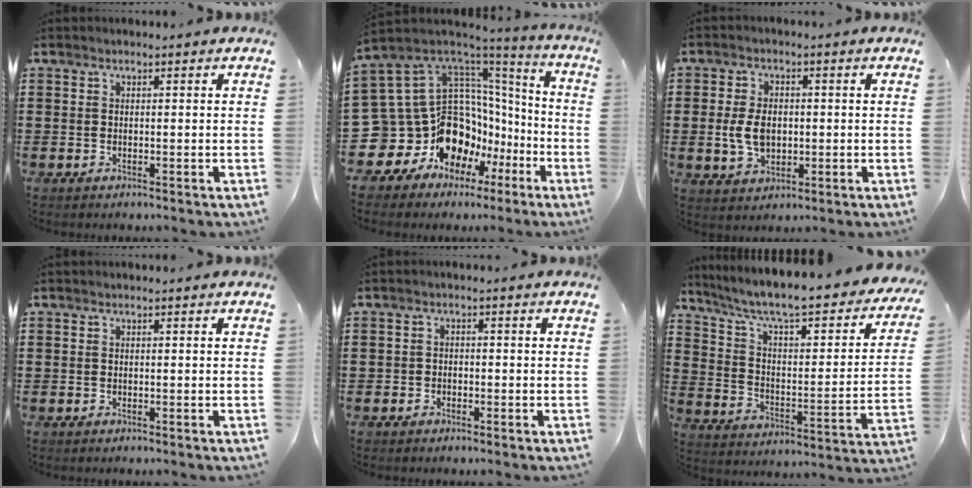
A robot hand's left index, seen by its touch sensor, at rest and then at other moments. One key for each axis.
{"total": 16.5, "fx": -6.6, "fy": 13.0, "fz": 7.9, "tx": -0.202, "ty": -0.025, "tz": -0.081}
{"total": 5.7, "fx": -0.3, "fy": 3.7, "fz": 4.3, "tx": -0.107, "ty": 0.002, "tz": -0.011}
{"total": 0.0}
{"total": 1.4, "fx": -1.1, "fy": 0.8, "fz": 0.0, "tx": -0.006, "ty": 0.003, "tz": -0.026}
{"total": 7.3, "fx": 5.7, "fy": 0.6, "fz": 4.4, "tx": -0.110, "ty": -0.051, "tz": 0.090}